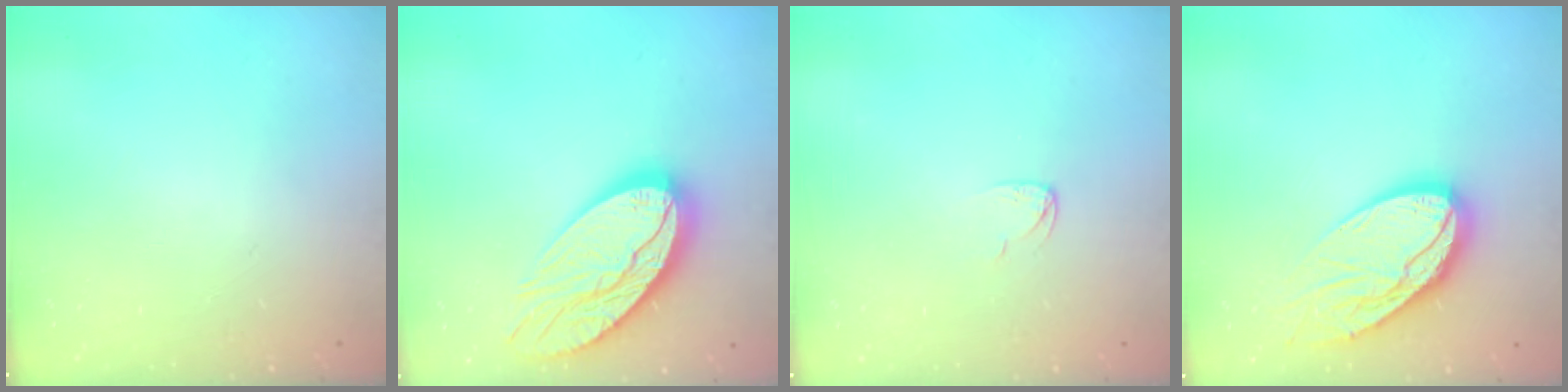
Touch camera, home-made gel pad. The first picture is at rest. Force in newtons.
{"total": 20.4, "press": 20.3, "slide": 1.7}
{"total": 4.2, "press": 4.2, "slide": 0.2}
{"total": 20.0, "press": 19.9, "slide": 1.7}